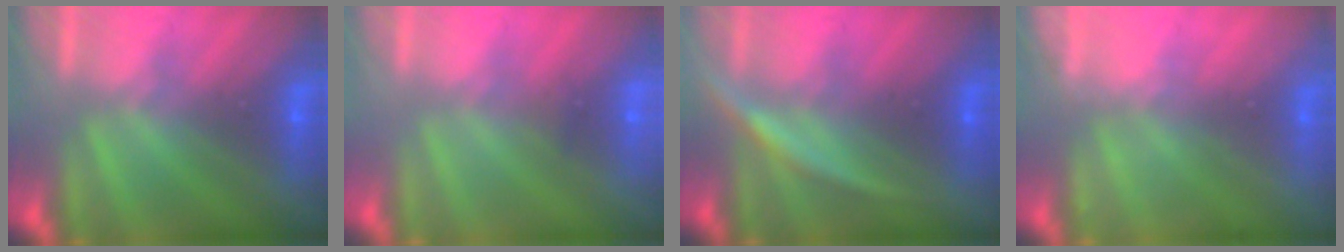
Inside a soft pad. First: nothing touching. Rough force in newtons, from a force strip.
{"total": 1.9}
{"total": 3.1}
{"total": 2.2}